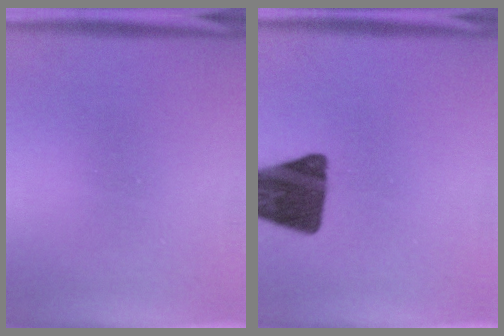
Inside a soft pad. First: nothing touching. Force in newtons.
{"total": 14.3}